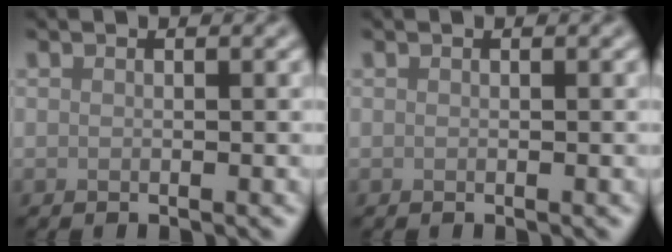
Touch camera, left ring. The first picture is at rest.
{"total": 0.0}